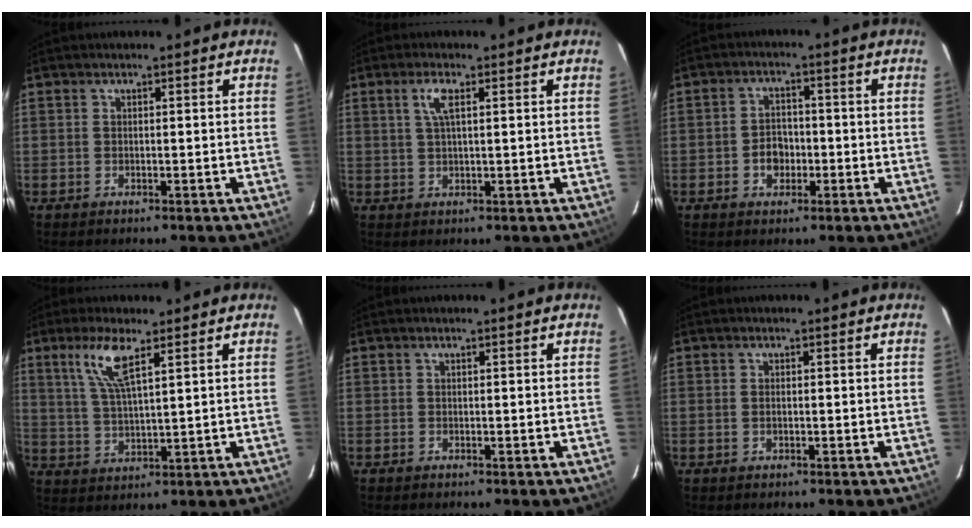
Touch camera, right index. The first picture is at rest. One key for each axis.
{"total": 3.2, "fx": 1.2, "fy": 0.7, "fz": 2.9, "tx": -0.060, "ty": 0.004, "tz": 0.024}
{"total": 4.4, "fx": -1.4, "fy": 3.5, "fz": 2.3, "tx": -0.046, "ty": 0.009, "tz": -0.019}
{"total": 7.6, "fx": 4.1, "fy": 1.5, "fz": 6.2, "tx": -0.130, "ty": 0.001, "tz": 0.086}
{"total": 0.0}
{"total": 0.8, "fx": -0.1, "fy": 0.4, "fz": 0.6, "tx": -0.014, "ty": 0.000, "tz": -0.003}